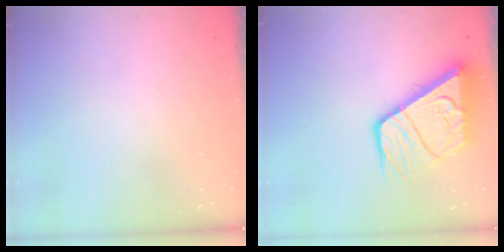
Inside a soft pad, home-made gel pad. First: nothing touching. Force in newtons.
{"total": 14.9, "press": 14.8, "slide": 1.8}